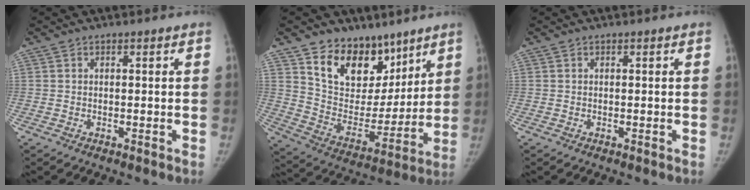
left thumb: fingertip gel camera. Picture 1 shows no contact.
{"total": 16.6, "force": [10.9, 10.7, 6.5], "torque": [-0.052, -0.070, 0.199]}
{"total": 0.0}